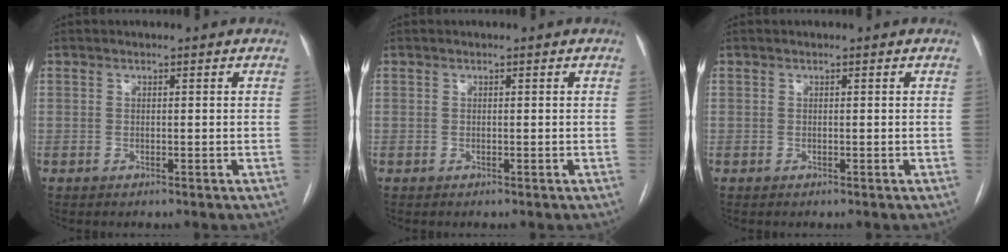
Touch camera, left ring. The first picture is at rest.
{"total": 0.0}
{"total": 0.0}